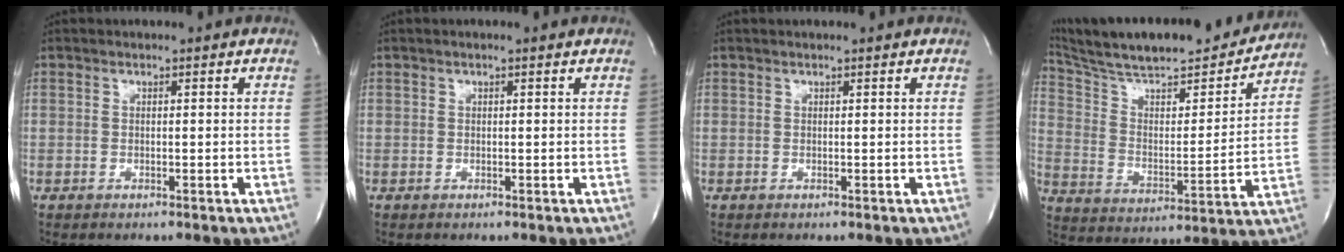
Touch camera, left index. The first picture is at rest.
{"total": 0.6, "force": [0.4, -0.1, 0.5], "torque": [-0.011, 0.008, 0.007]}
{"total": 1.0, "force": [1.0, -0.1, 0.3], "torque": [-0.009, 0.008, 0.013]}
{"total": 25.3, "force": [22.3, 3.6, 11.3], "torque": [-0.196, -0.012, 0.332]}